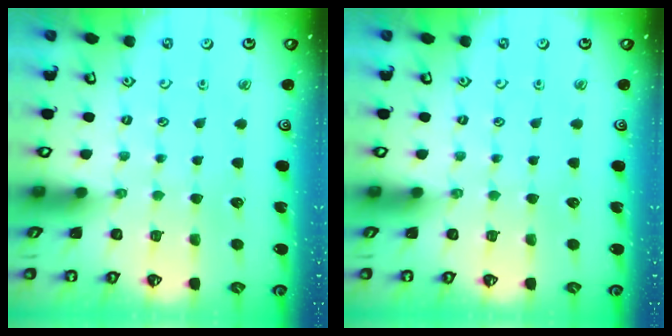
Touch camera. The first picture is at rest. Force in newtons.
{"total": 0.0}